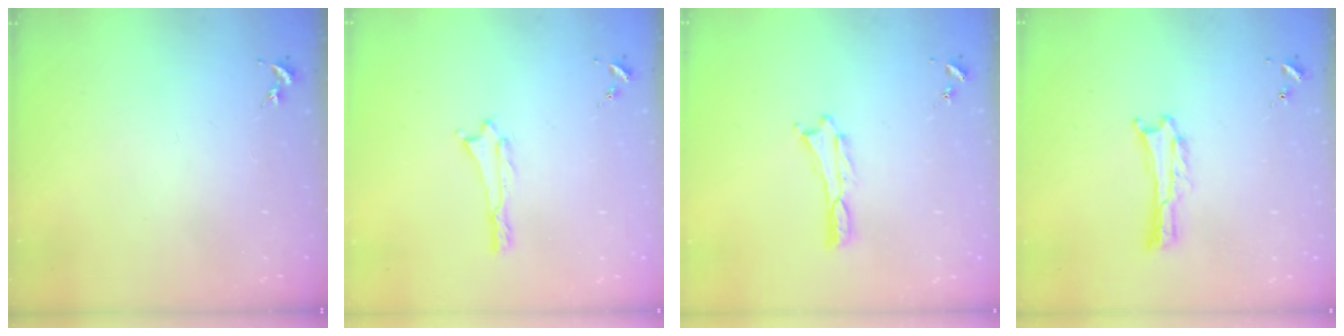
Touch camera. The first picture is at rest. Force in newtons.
{"total": 0.0}
{"total": 0.0}
{"total": 0.0}